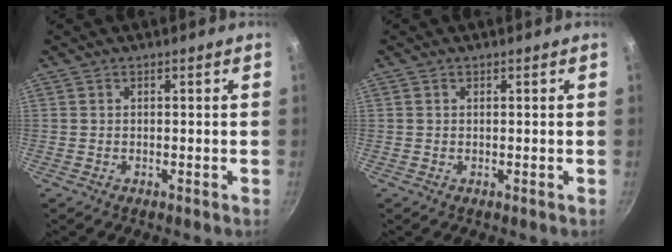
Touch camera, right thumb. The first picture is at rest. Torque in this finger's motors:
{"motor_torque": [-1.02, -0.14, -0.38, 0.27, 0.08]}